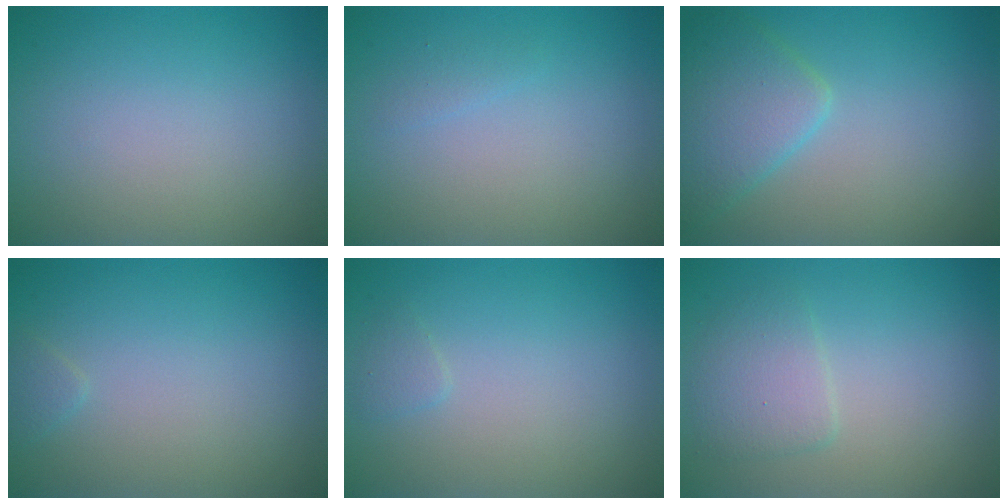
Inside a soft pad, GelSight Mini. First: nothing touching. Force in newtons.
{"total": 0.6, "press": 0.6, "slide": 0.0}
{"total": 4.2, "press": 4.2, "slide": 0.2}
{"total": 0.7, "press": 0.7, "slide": 0.1}
{"total": 0.7, "press": 0.7, "slide": 0.1}
{"total": 2.4, "press": 2.4, "slide": 0.0}